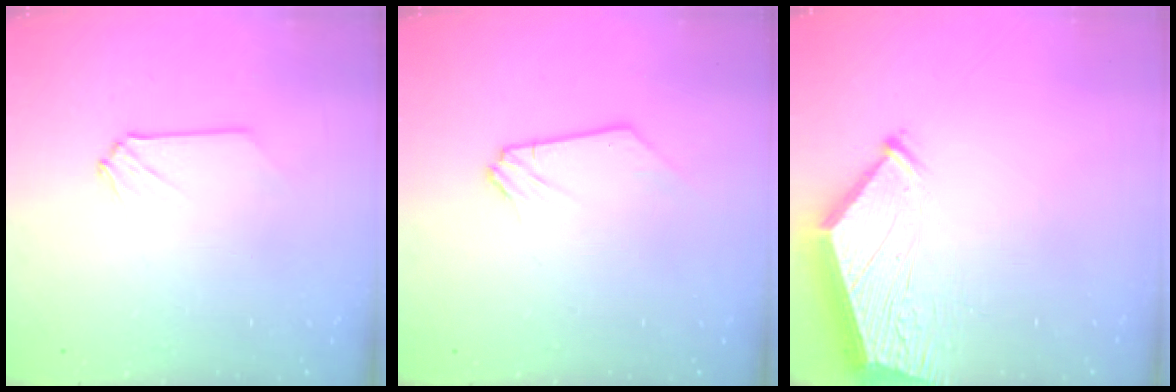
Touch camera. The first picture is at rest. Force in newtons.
{"total": 0.0}
{"total": 7.1, "press": 7.1, "slide": 0.8}